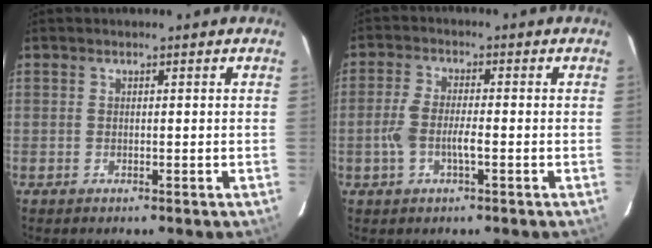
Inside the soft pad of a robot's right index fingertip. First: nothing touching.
{"total": 5.3, "force": [-1.6, 1.7, 4.8], "torque": [-0.104, 0.002, -0.031]}